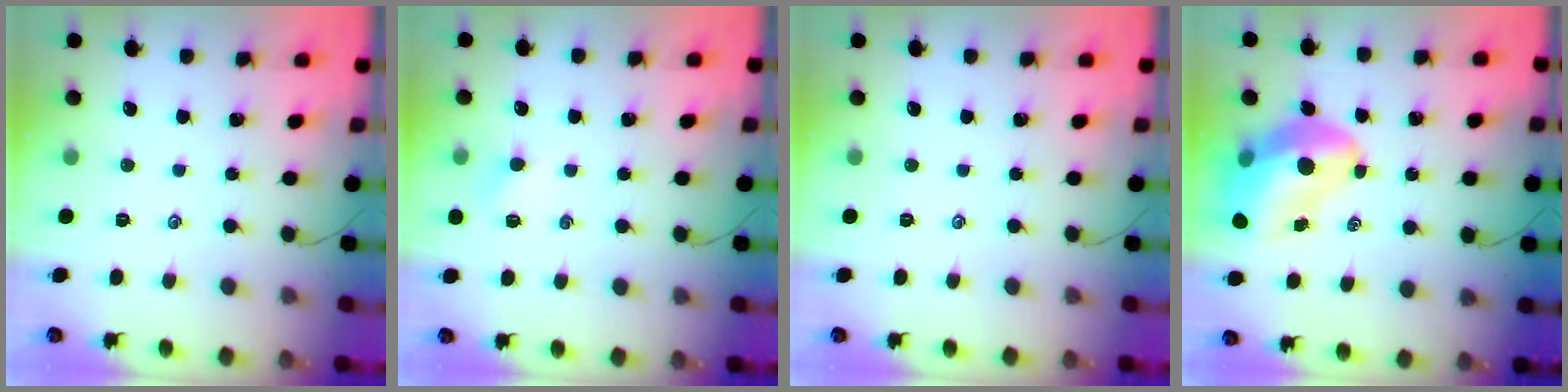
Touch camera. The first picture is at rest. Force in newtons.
{"total": 3.3, "press": 3.1, "slide": 1.2}
{"total": 0.0}
{"total": 15.1, "press": 14.5, "slide": 4.1}